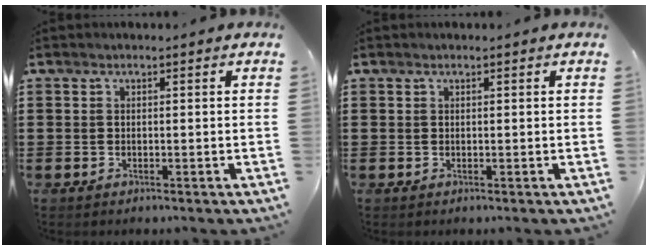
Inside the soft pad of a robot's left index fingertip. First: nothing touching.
{"total": 0.0}